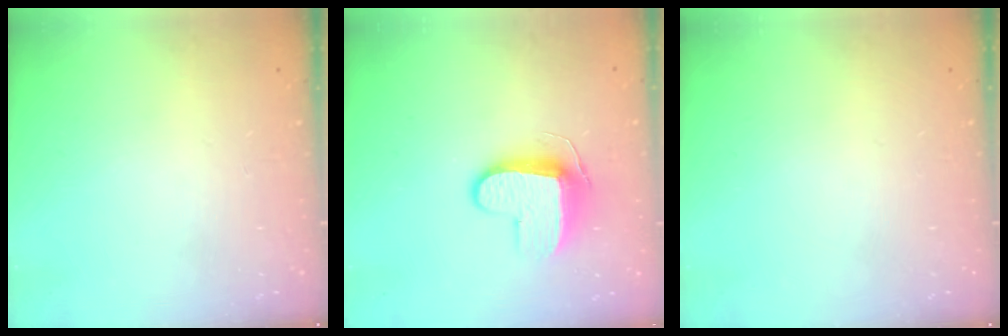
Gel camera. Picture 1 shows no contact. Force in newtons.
{"total": 10.0, "press": 10.0, "slide": 1.1}
{"total": 0.0}